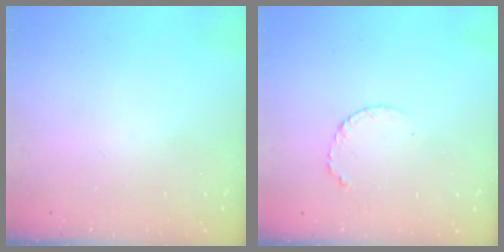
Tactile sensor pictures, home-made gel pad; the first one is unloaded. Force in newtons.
{"total": 3.7, "press": 3.7, "slide": 0.5}